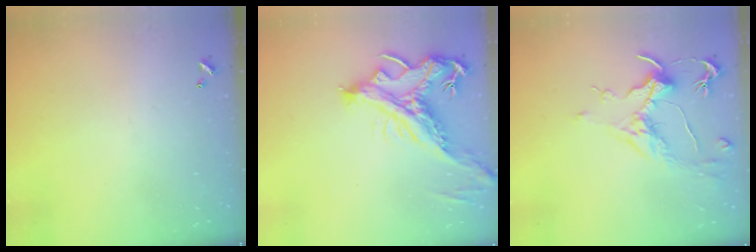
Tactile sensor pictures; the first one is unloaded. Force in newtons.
{"total": 4.9, "press": 4.7, "slide": 1.6}
{"total": 1.7, "press": 1.5, "slide": 0.9}